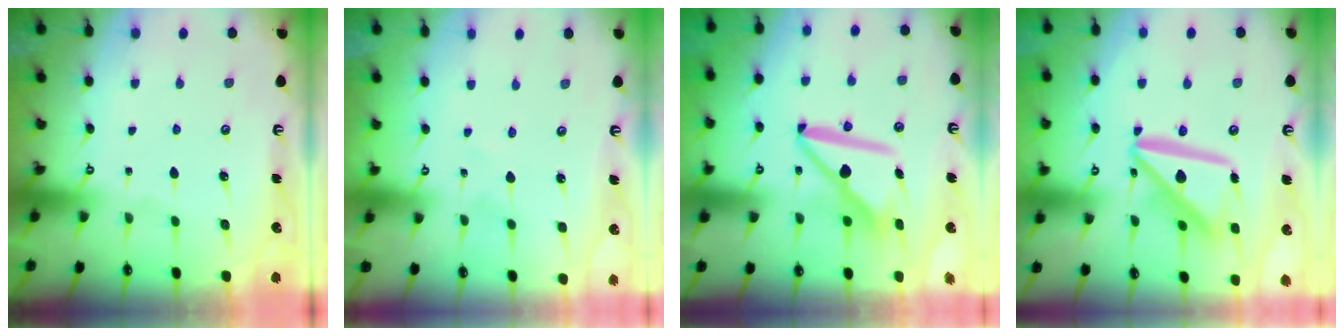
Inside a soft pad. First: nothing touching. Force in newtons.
{"total": 0.0}
{"total": 10.9, "press": 10.8, "slide": 1.2}
{"total": 16.0, "press": 15.9, "slide": 2.0}